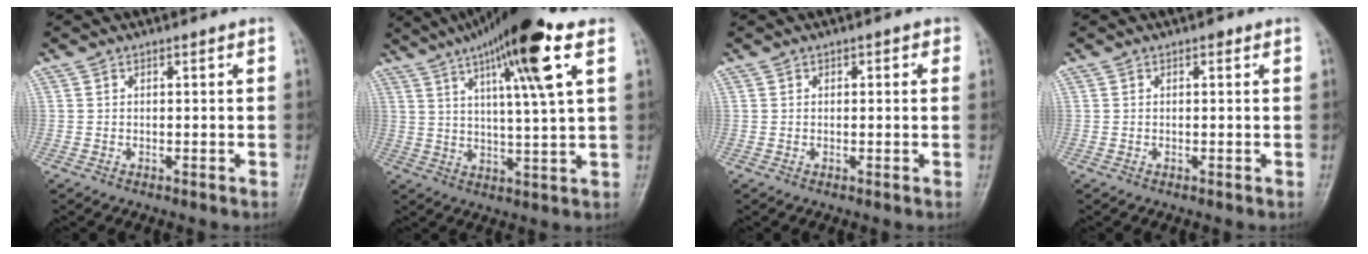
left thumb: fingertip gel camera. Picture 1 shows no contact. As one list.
[{"total": 17.0, "force": [8.3, 2.1, 14.7], "torque": [-0.238, -0.011, 0.130]}, {"total": 1.9, "force": [0.6, 1.2, 1.3], "torque": [-0.005, 0.002, 0.003]}, {"total": 0.7, "force": [0.3, 0.4, 0.4], "torque": [-0.001, 0.001, -0.001]}]